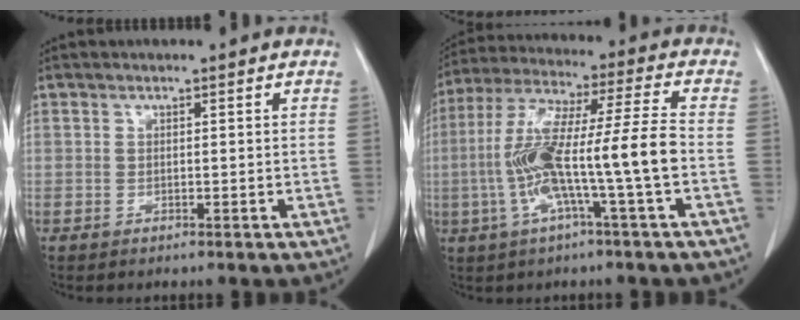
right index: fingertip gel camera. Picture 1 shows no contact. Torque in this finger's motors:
{"motor_torque": [1.66, -0.48, 0.76, 0.21]}